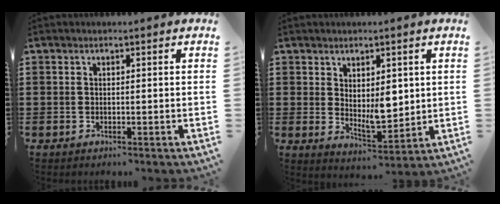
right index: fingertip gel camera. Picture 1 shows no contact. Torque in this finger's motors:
{"motor_torque": [1.44, 0.70, 0.57, 0.09]}